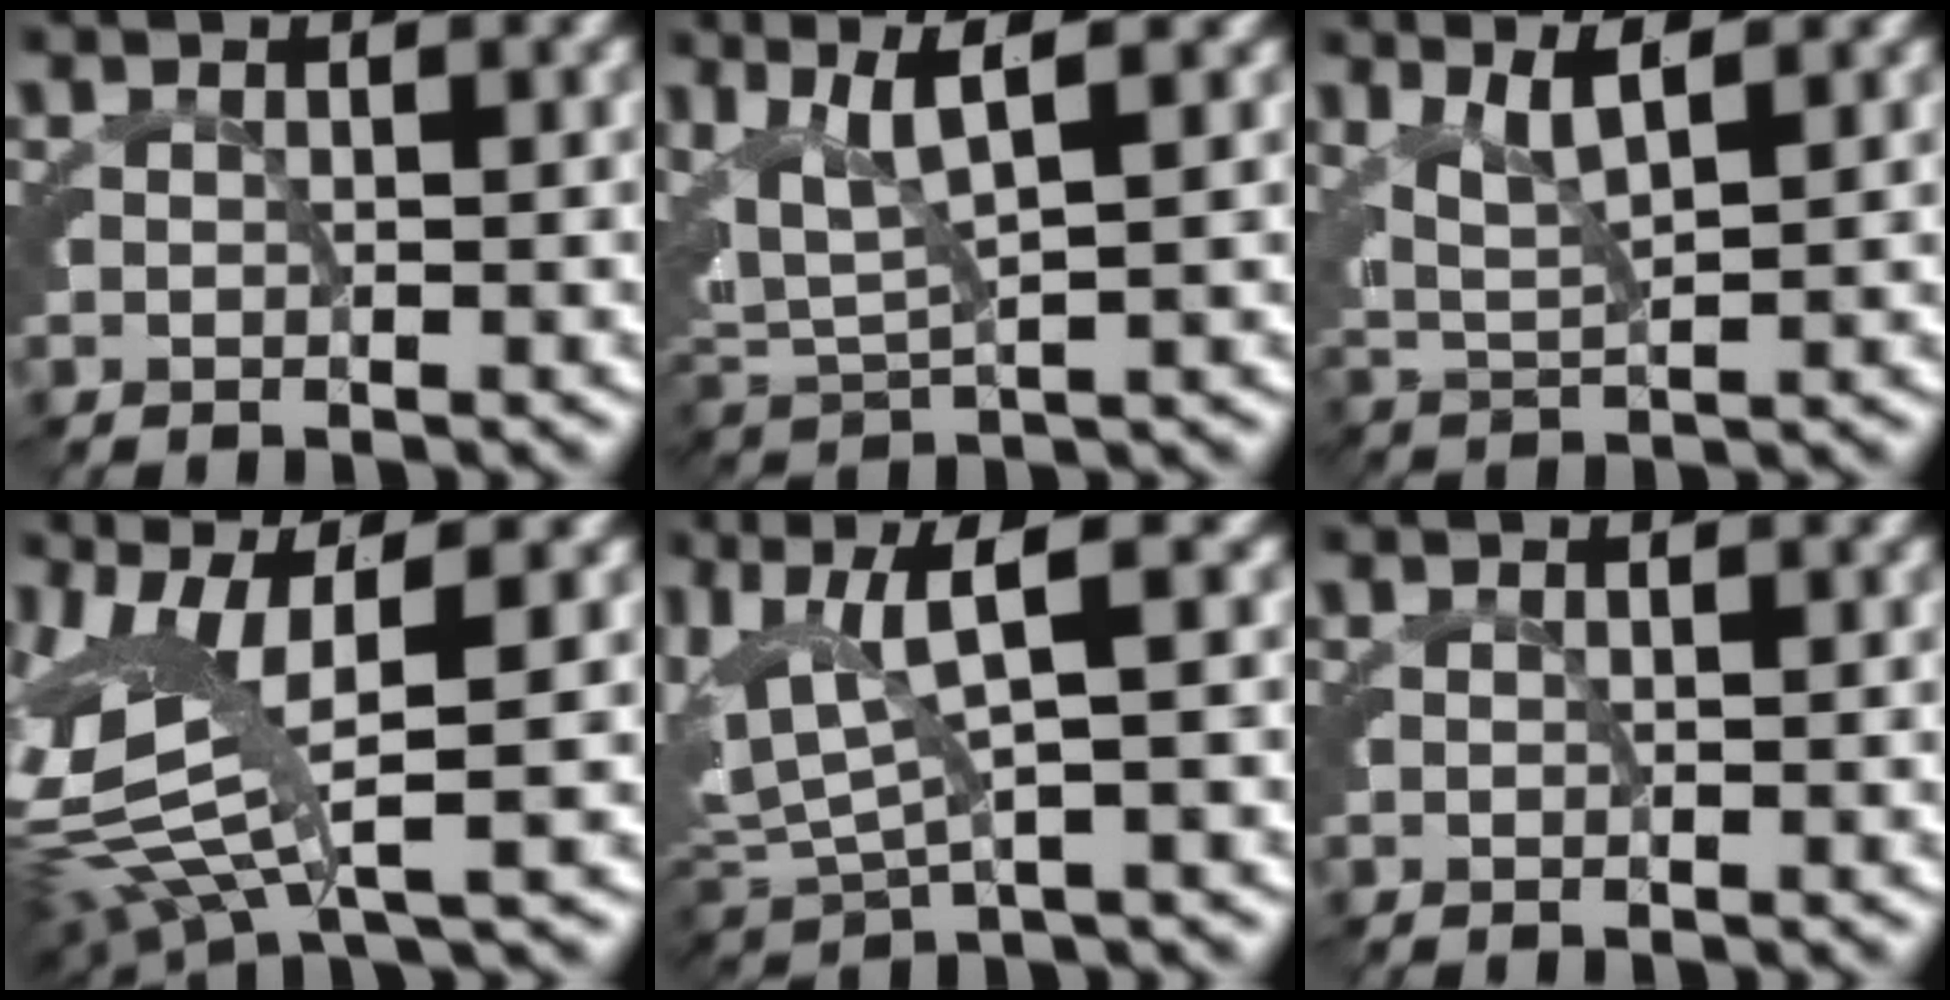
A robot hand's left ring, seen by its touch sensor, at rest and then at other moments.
{"total": 6.4, "force": [2.0, 4.1, 4.4], "torque": [-0.105, -0.011, 0.037]}
{"total": 5.1, "force": [1.8, 3.2, 3.6], "torque": [-0.086, -0.009, 0.029]}
{"total": 7.7, "force": [0.2, 3.9, 6.7], "torque": [-0.153, -0.016, 0.010]}
{"total": 6.5, "force": [1.4, 3.7, 5.2], "torque": [-0.103, 0.005, 0.023]}
{"total": 0.0}